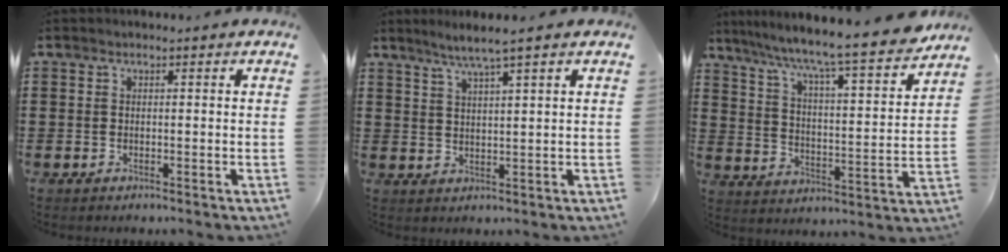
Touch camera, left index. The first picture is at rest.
{"total": 3.9, "force": [2.8, -0.5, 2.6], "torque": [-0.057, -0.004, 0.047]}
{"total": 7.1, "force": [6.2, -0.5, 3.5], "torque": [-0.087, -0.056, 0.092]}